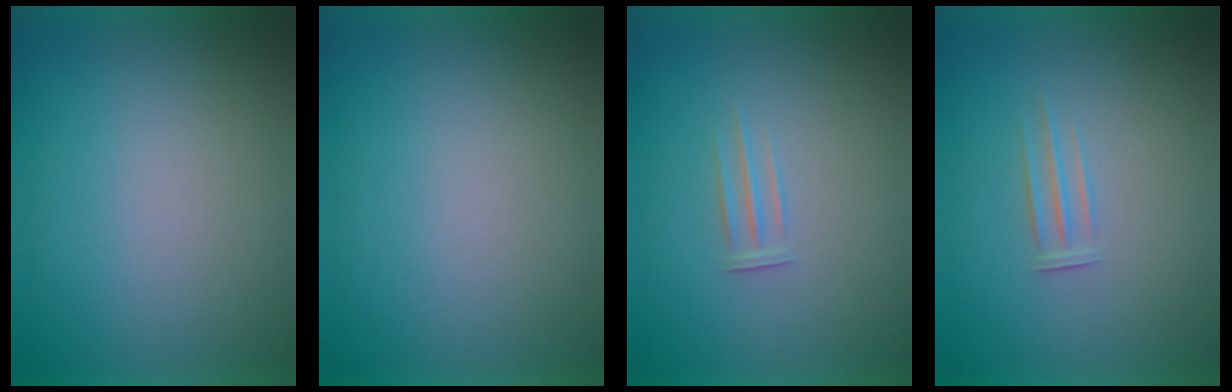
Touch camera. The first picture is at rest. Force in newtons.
{"total": 0.0}
{"total": 1.9}
{"total": 1.6}